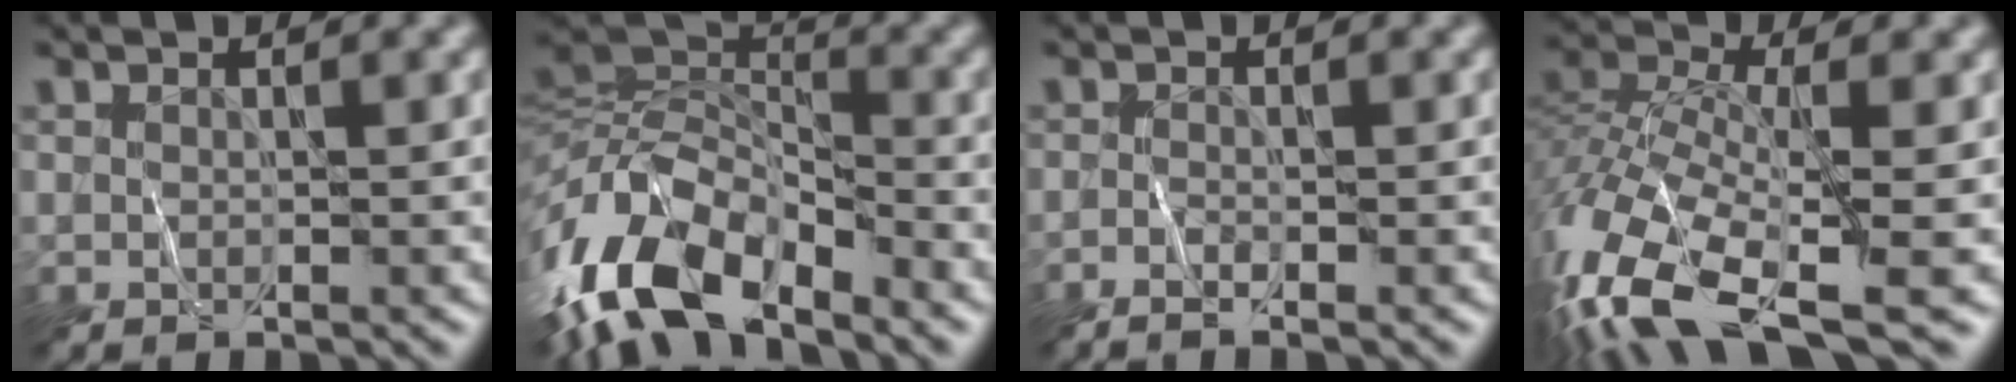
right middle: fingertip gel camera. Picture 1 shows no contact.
{"total": 11.7, "force": [-6.4, 5.6, 8.0], "torque": [-0.157, -0.005, -0.126]}
{"total": 1.4, "force": [-0.9, 0.1, 1.0], "torque": [-0.022, -0.001, -0.021]}
{"total": 12.6, "force": [-7.4, 5.0, 8.9], "torque": [-0.200, -0.017, -0.136]}